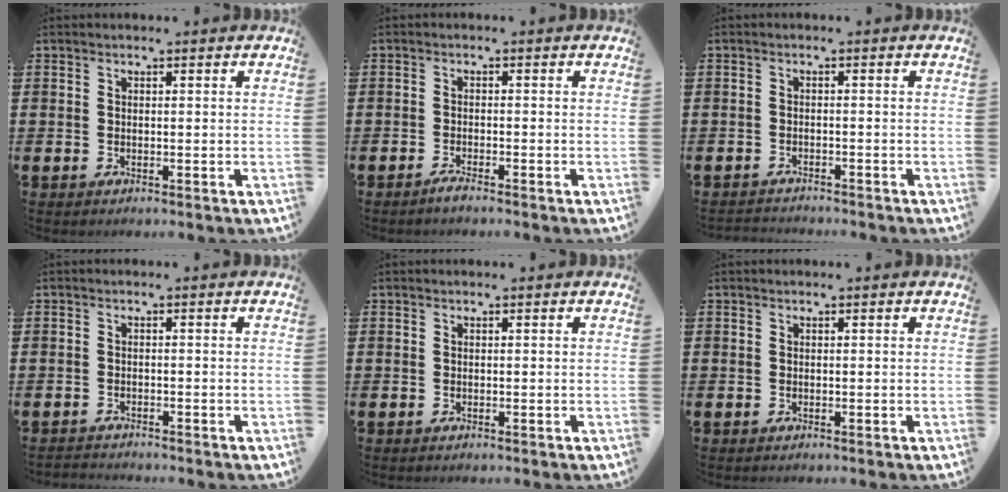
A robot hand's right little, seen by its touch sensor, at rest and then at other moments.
{"total": 1.2, "force": [-1.0, 0.0, 0.7], "torque": [-0.012, -0.003, -0.018]}
{"total": 1.2, "force": [-1.2, -0.1, -0.1], "torque": [-0.001, 0.003, -0.026]}
{"total": 0.9, "force": [-0.9, 0.1, -0.1], "torque": [-0.002, 0.001, -0.020]}
{"total": 0.0}
{"total": 0.0}